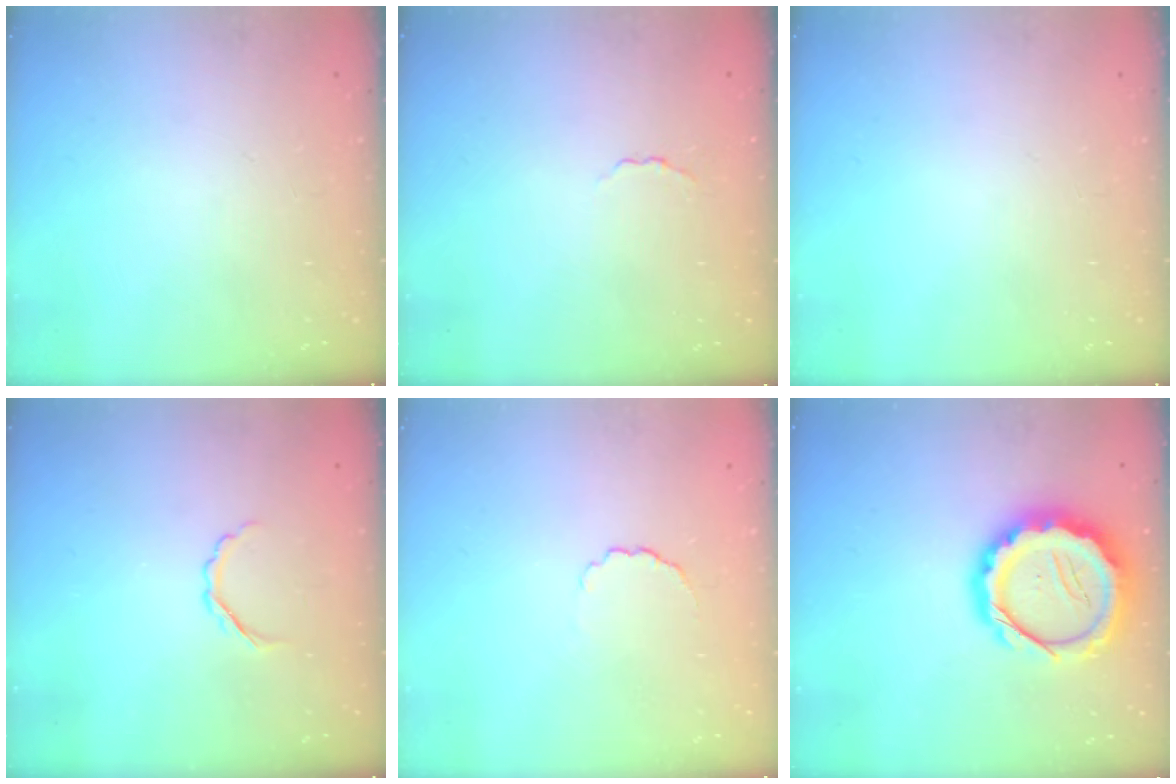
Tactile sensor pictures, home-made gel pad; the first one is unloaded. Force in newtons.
{"total": 1.6, "press": 1.5, "slide": 0.5}
{"total": 0.0}
{"total": 2.9, "press": 2.8, "slide": 0.8}
{"total": 2.9, "press": 2.7, "slide": 1.0}
{"total": 15.3, "press": 15.0, "slide": 3.0}